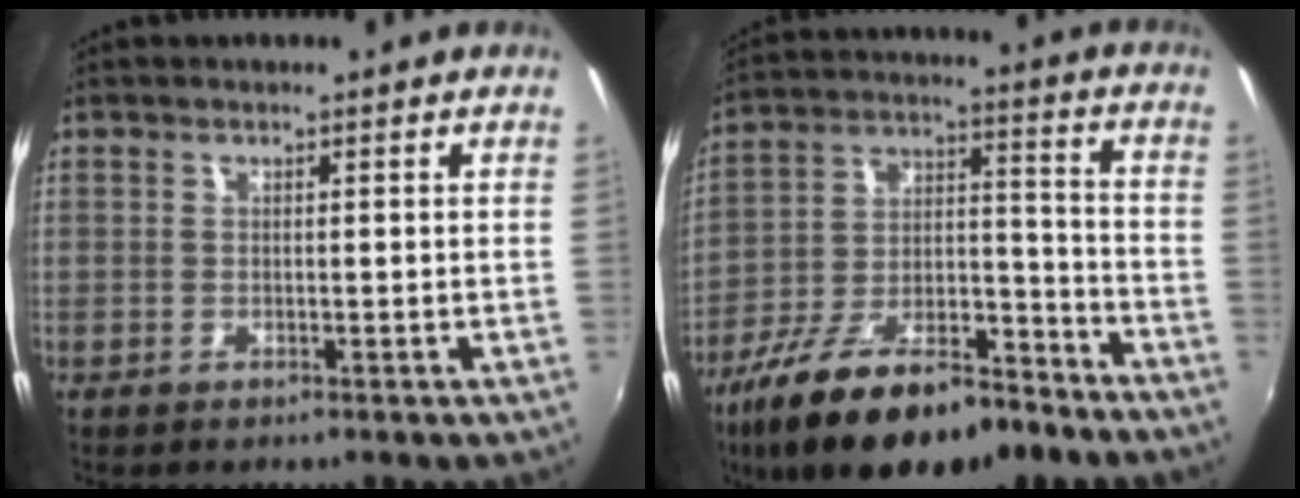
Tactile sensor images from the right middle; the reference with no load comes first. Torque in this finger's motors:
{"motor_torque": [1.11, -1.02, 0.87, 0.21]}